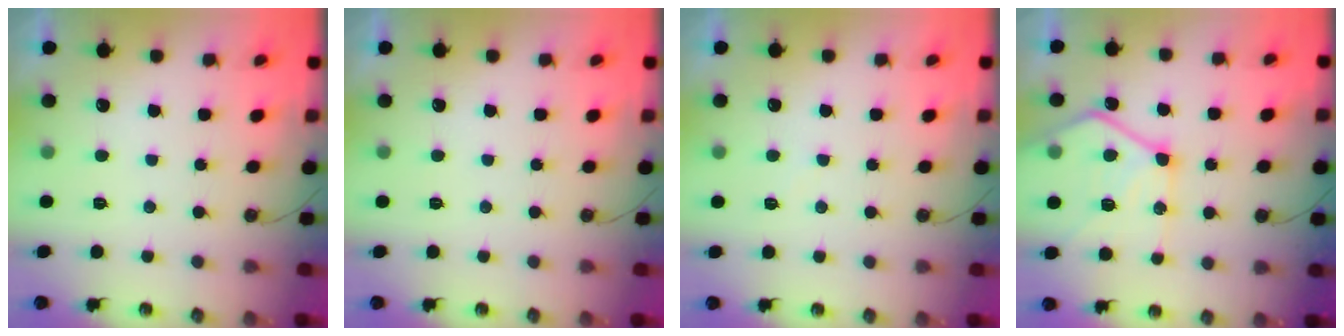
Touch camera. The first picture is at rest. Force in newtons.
{"total": 0.0}
{"total": 4.2, "press": 4.2, "slide": 0.7}
{"total": 16.7, "press": 16.6, "slide": 1.6}